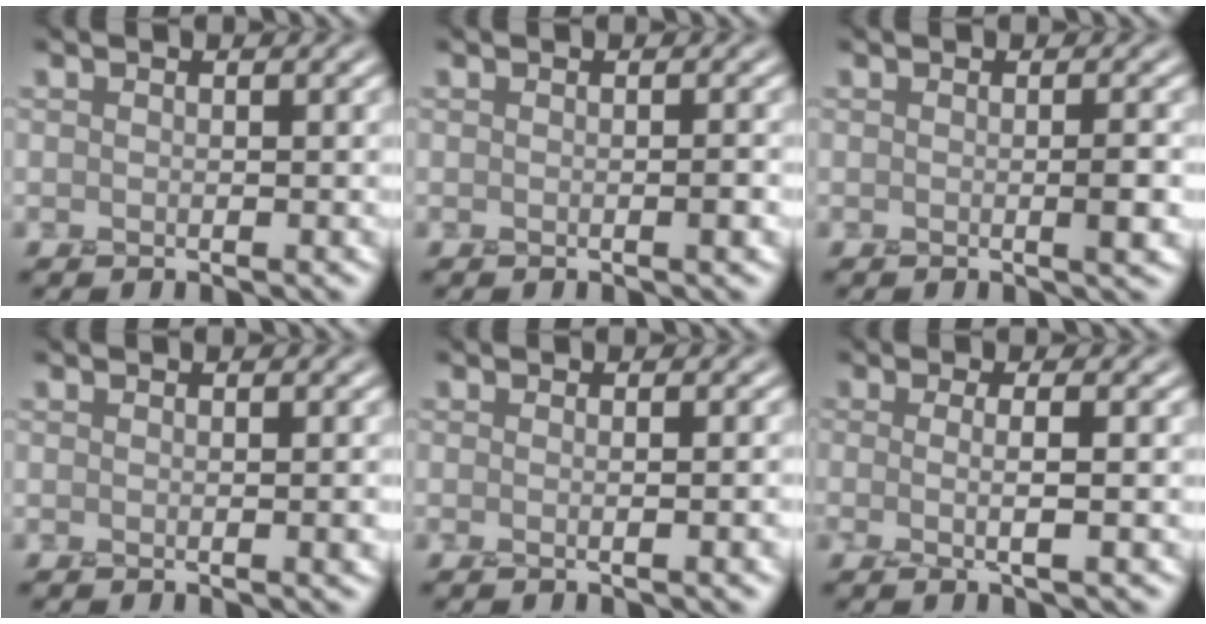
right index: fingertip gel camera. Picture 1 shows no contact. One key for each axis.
{"total": 0.9, "fx": -0.2, "fy": 0.1, "fz": 0.8, "tx": -0.011, "ty": -0.005, "tz": -0.002}
{"total": 1.7, "fx": -0.3, "fy": 0.2, "fz": 1.6, "tx": -0.025, "ty": -0.006, "tz": -0.003}
{"total": 1.0, "fx": 0.0, "fy": 0.2, "fz": 0.9, "tx": -0.011, "ty": -0.002, "tz": 0.000}
{"total": 2.4, "fx": -0.3, "fy": 0.8, "fz": 2.2, "tx": -0.010, "ty": -0.001, "tz": -0.007}
{"total": 2.4, "fx": -0.3, "fy": 0.6, "fz": 2.3, "tx": -0.036, "ty": -0.008, "tz": -0.012}